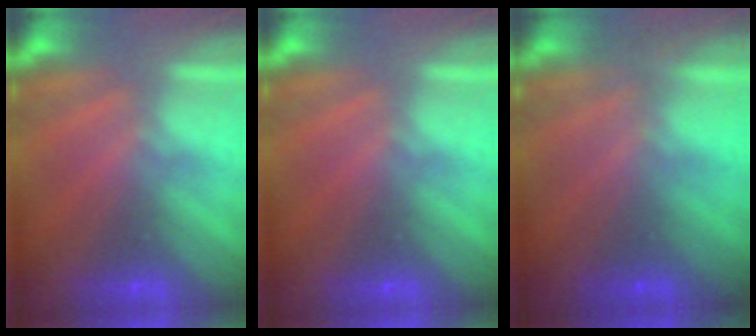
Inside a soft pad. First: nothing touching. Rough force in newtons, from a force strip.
{"total": 0.0}
{"total": 1.4}